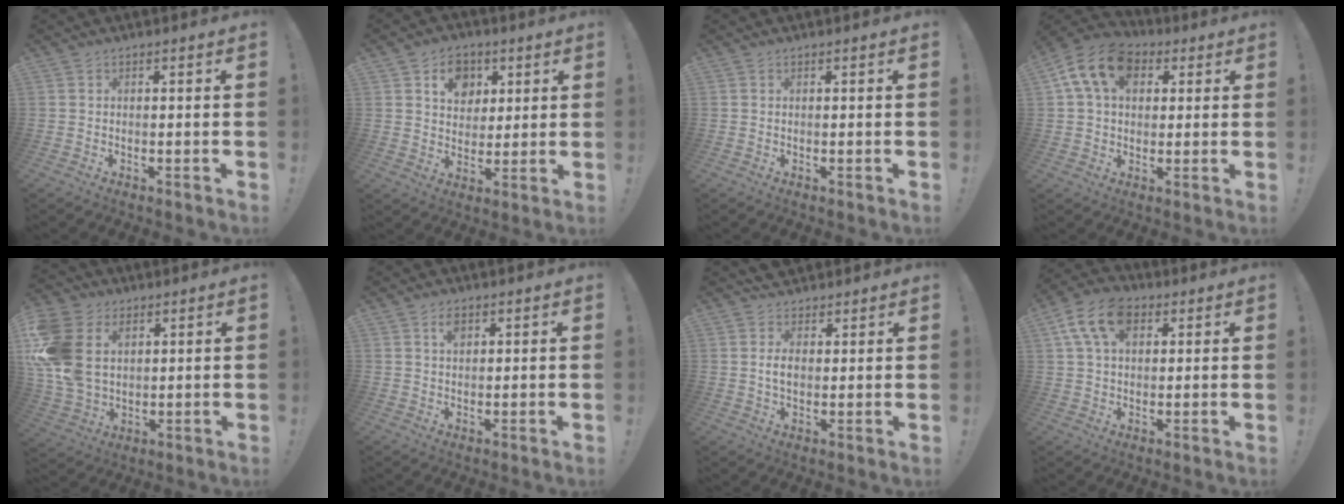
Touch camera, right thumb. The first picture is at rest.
{"total": 10.1, "force": [4.2, 8.3, 4.0], "torque": [-0.056, -0.016, 0.082]}
{"total": 0.0}
{"total": 13.8, "force": [4.9, 9.6, 8.6], "torque": [-0.155, -0.004, 0.094]}
{"total": 16.7, "force": [4.5, 12.8, 9.8], "torque": [-0.203, -0.017, 0.090]}
{"total": 2.9, "force": [1.3, 1.7, 2.0], "torque": [-0.028, -0.003, 0.020]}
{"total": 5.3, "force": [2.3, 3.8, 2.8], "torque": [-0.036, -0.013, 0.042]}
{"total": 12.3, "force": [5.1, 7.9, 7.9], "torque": [-0.147, -0.002, 0.098]}